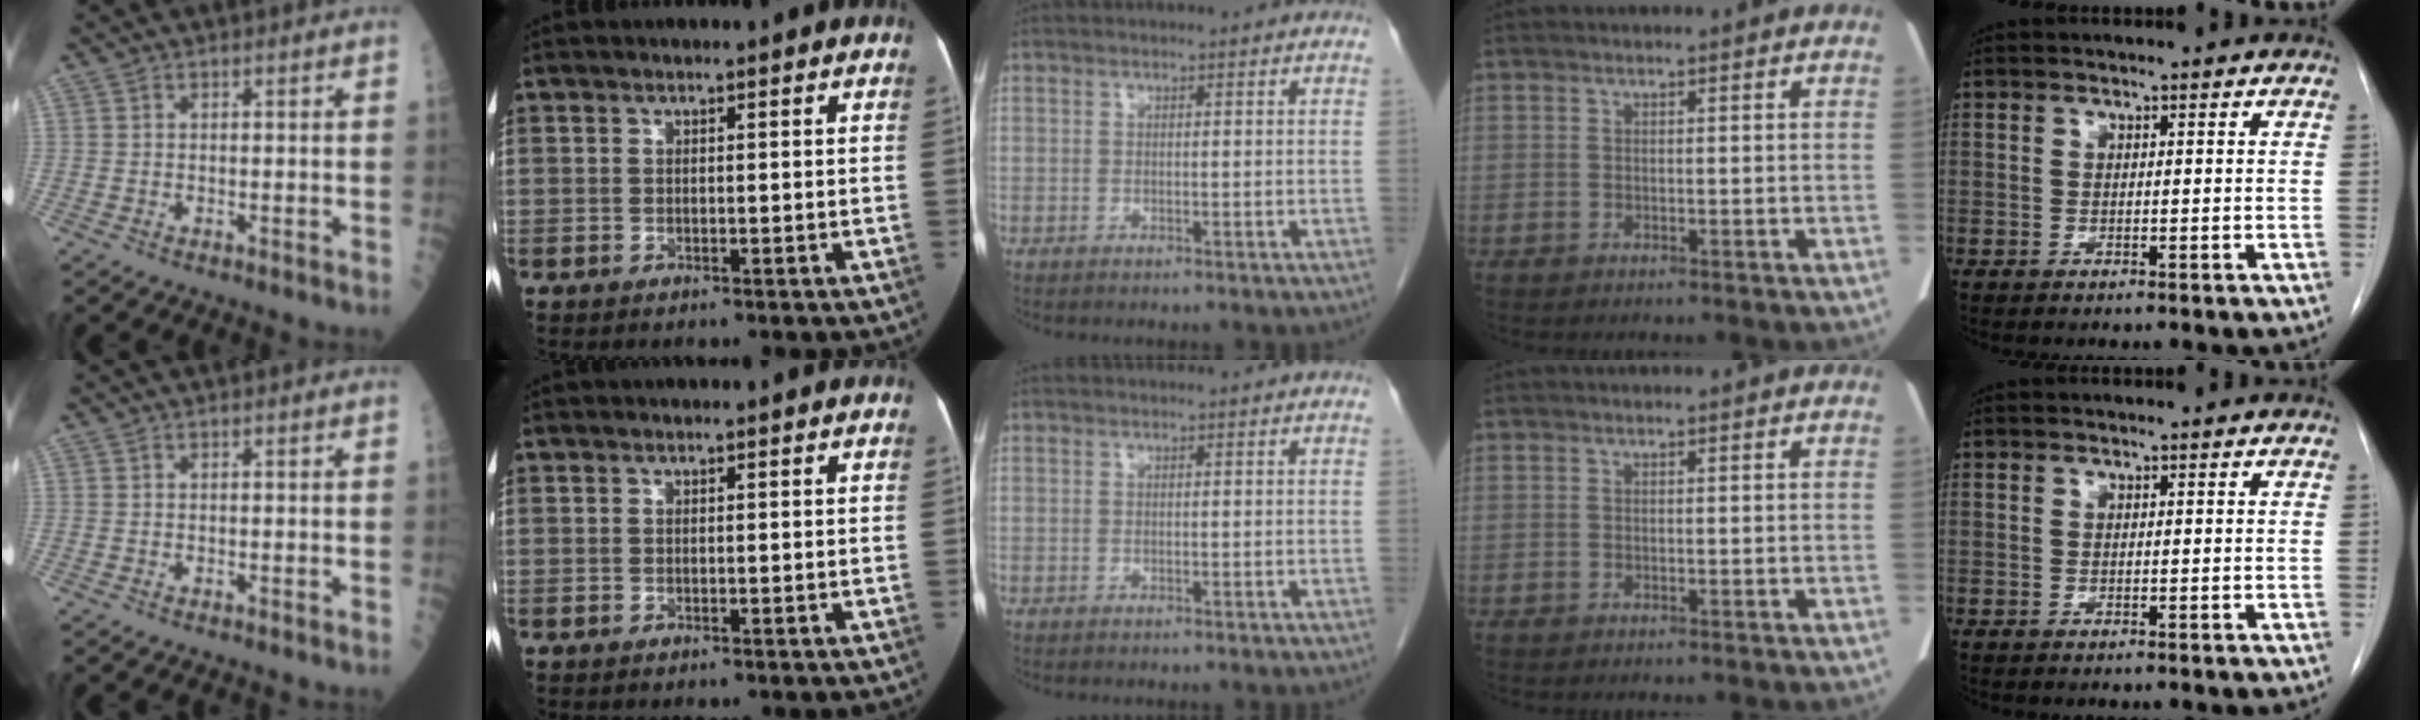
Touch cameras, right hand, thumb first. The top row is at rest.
{}